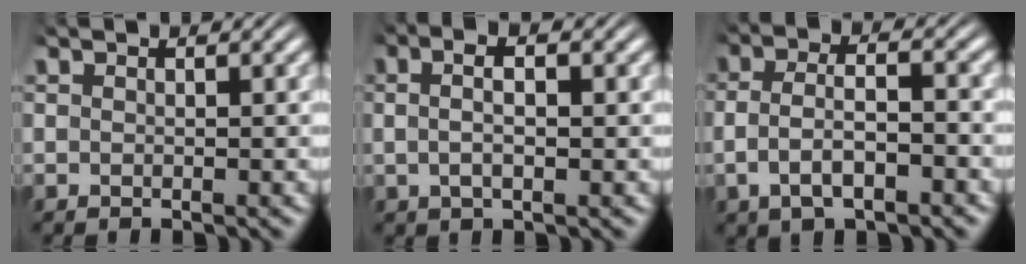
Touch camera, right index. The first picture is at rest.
{"total": 3.4, "force": [0.6, 1.4, 3.1], "torque": [-0.052, 0.009, 0.005]}
{"total": 4.9, "force": [-1.4, 2.9, 3.7], "torque": [-0.065, -0.003, -0.023]}